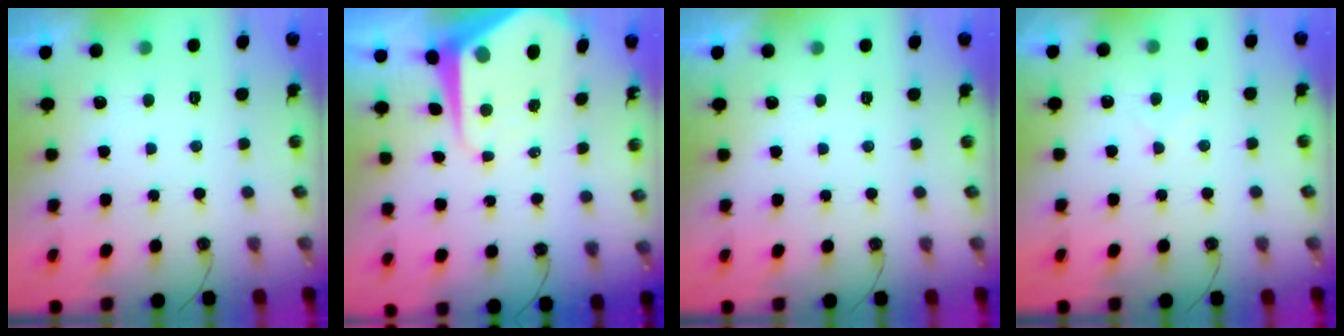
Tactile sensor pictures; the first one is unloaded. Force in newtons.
{"total": 10.1, "press": 10.0, "slide": 1.0}
{"total": 0.0}
{"total": 6.5, "press": 6.5, "slide": 0.6}